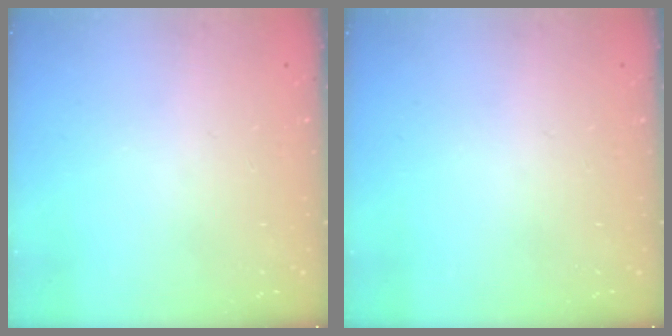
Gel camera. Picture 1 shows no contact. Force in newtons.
{"total": 0.0}